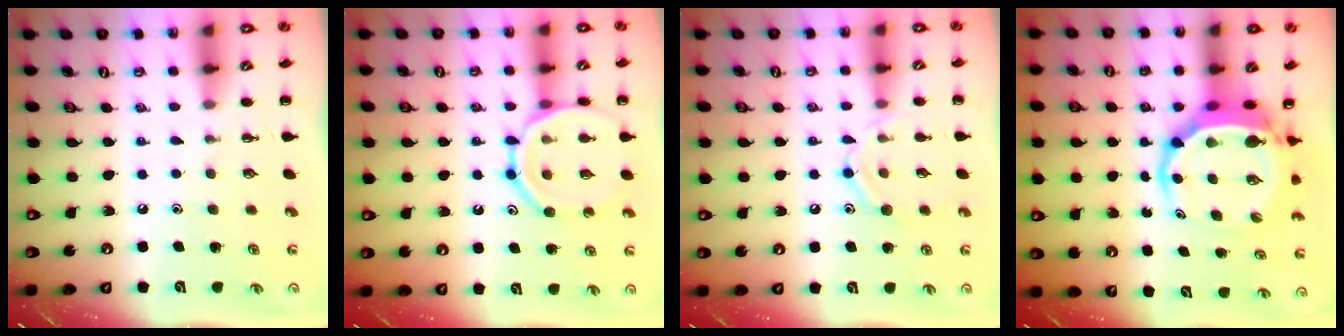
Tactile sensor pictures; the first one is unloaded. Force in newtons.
{"total": 14.9, "press": 14.7, "slide": 1.9}
{"total": 10.1, "press": 10.0, "slide": 1.1}
{"total": 7.3, "press": 7.1, "slide": 1.8}